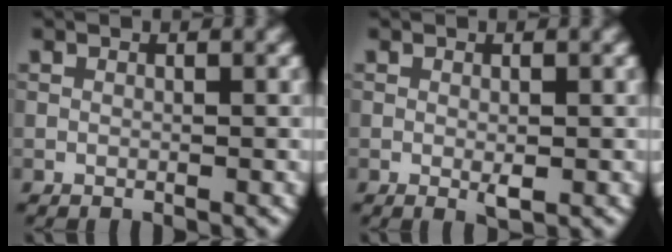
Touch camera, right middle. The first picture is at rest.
{"total": 1.2, "force": [-0.1, 0.3, 1.1], "torque": [-0.018, -0.002, 0.000]}